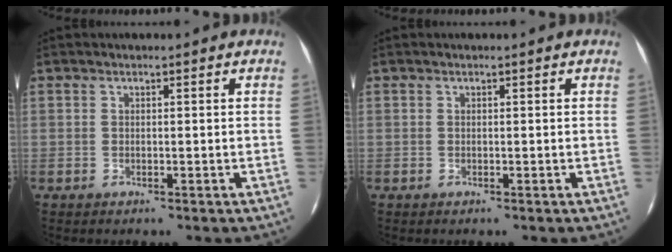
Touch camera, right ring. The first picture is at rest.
{"total": 0.0}